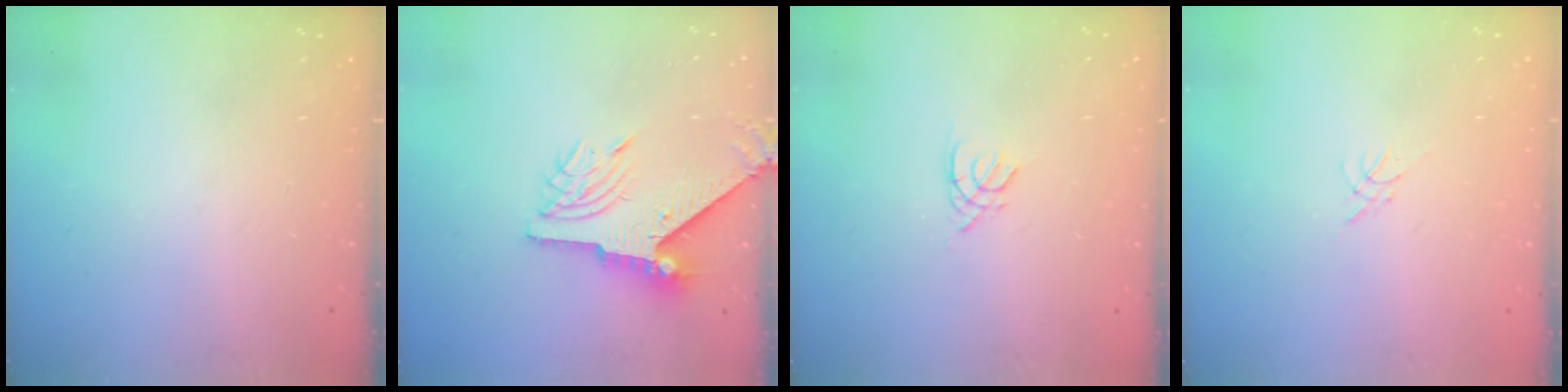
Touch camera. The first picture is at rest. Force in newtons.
{"total": 9.4, "press": 9.4, "slide": 1.2}
{"total": 1.3, "press": 1.3, "slide": 0.3}
{"total": 0.0}